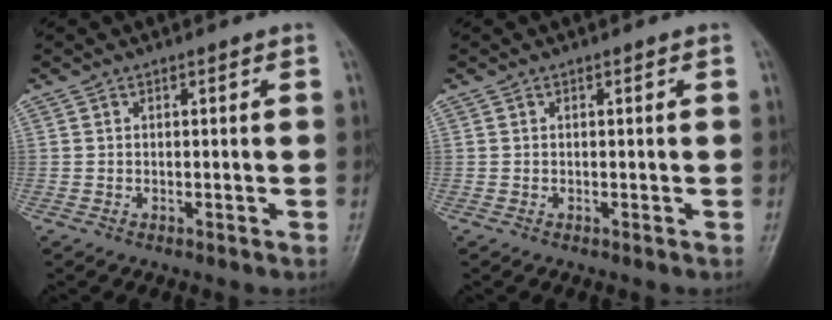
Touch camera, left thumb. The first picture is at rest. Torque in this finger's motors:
{"motor_torque": [-0.05, 0.02, -0.04, 0.01, 0.00]}